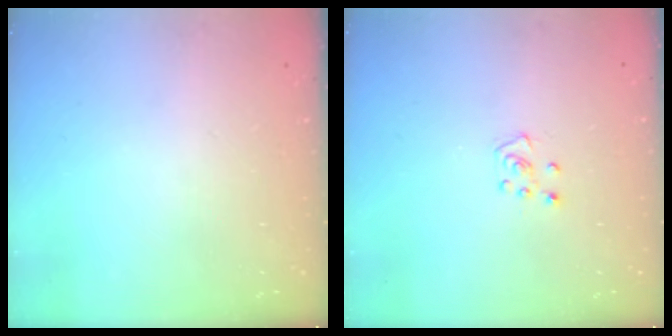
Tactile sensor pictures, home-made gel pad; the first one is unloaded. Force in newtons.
{"total": 4.8, "press": 4.8, "slide": 0.4}